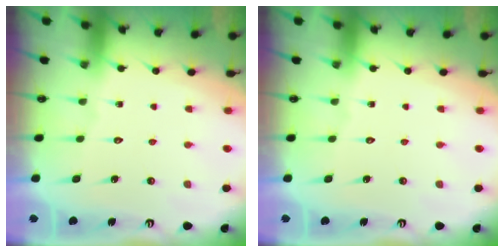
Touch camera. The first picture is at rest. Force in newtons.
{"total": 0.0}